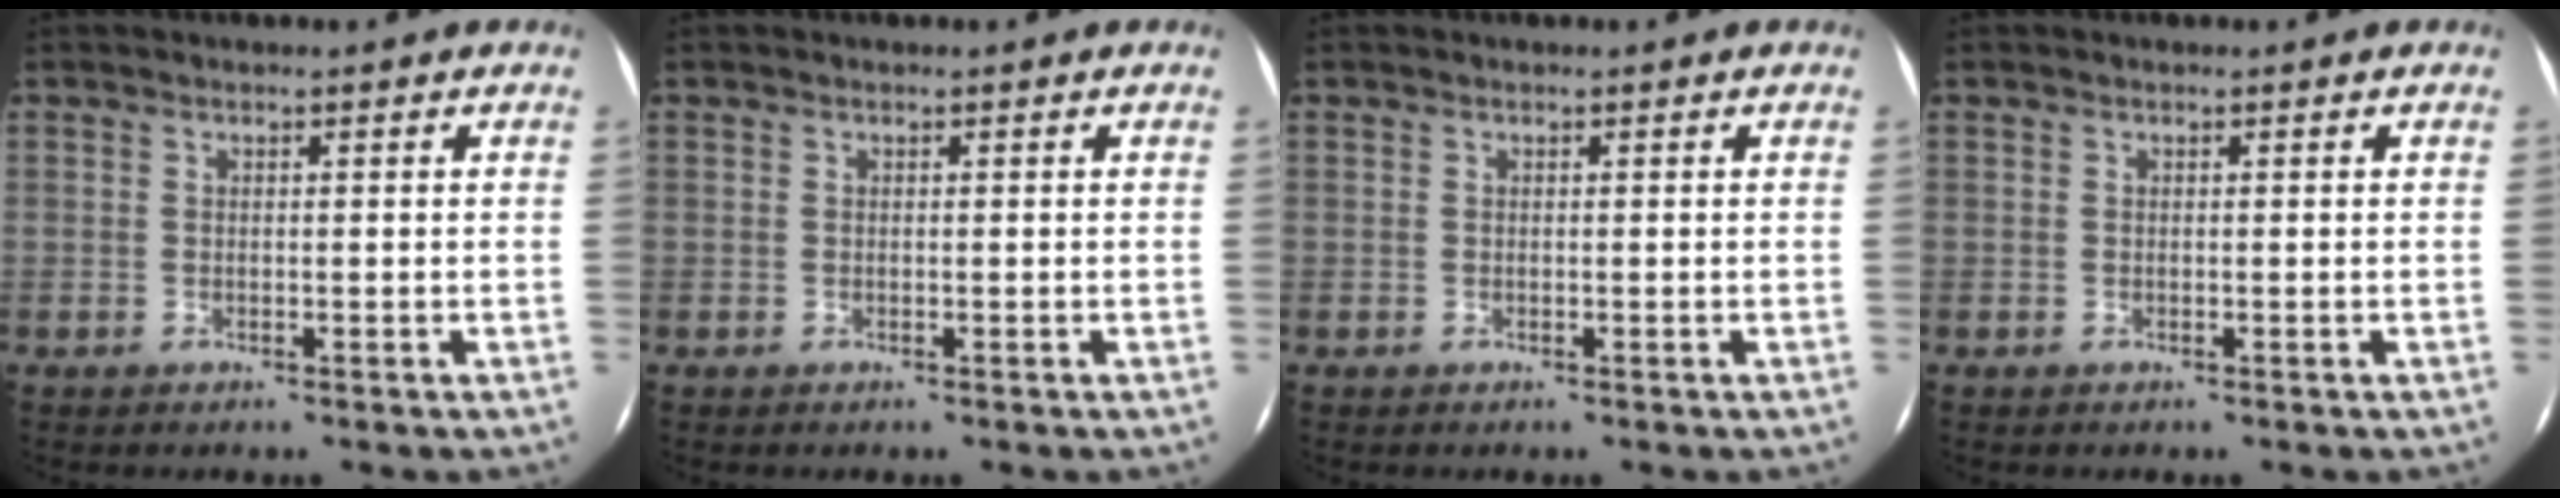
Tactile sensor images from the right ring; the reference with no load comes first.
{"total": 0.0}
{"total": 0.0}
{"total": 0.0}